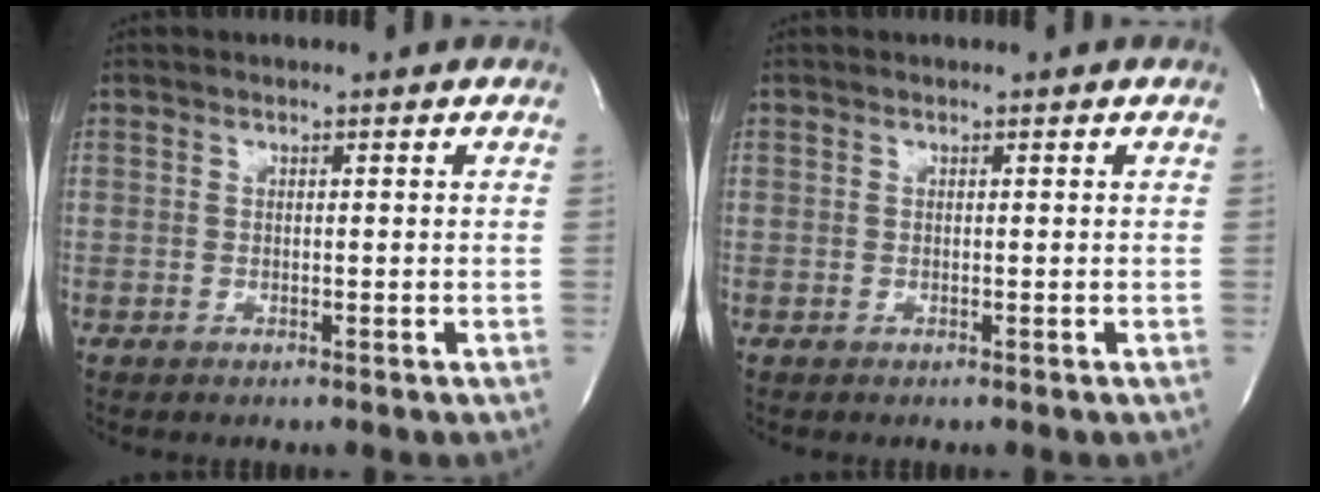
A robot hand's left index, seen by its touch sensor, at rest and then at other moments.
{"total": 0.0}